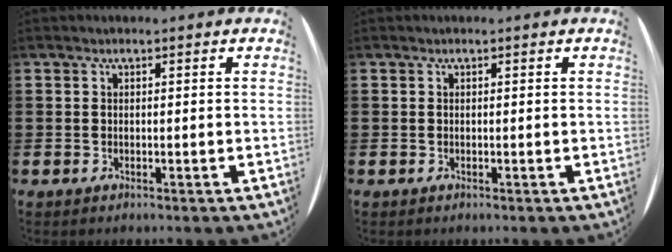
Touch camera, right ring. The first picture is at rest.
{"total": 0.0}